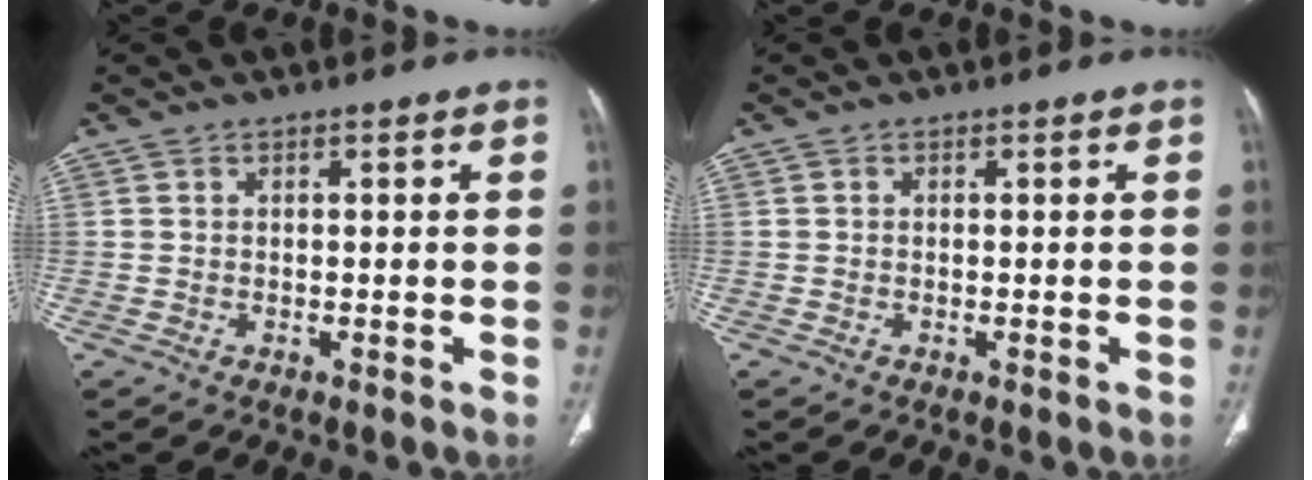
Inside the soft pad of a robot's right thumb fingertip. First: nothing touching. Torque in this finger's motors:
{"motor_torque": [0.48, 0.21, -0.36, 0.24, -0.02]}